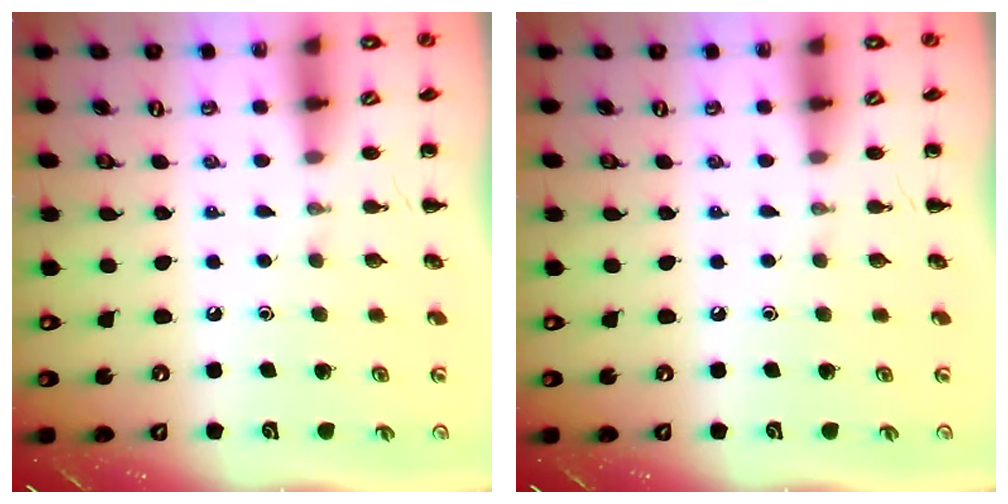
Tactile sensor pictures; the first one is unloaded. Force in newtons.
{"total": 0.0}